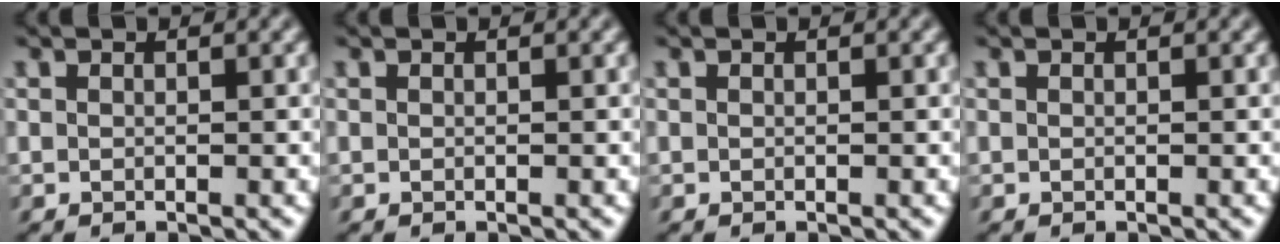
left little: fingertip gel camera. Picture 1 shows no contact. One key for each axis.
{"total": 0.0}
{"total": 0.0}
{"total": 0.0}